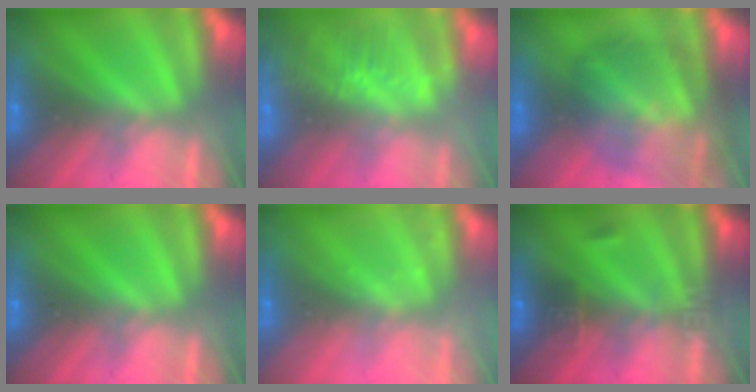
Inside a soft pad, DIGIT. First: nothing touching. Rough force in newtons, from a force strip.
{"total": 3.1}
{"total": 10.0}
{"total": 0.0}
{"total": 2.2}
{"total": 3.2}